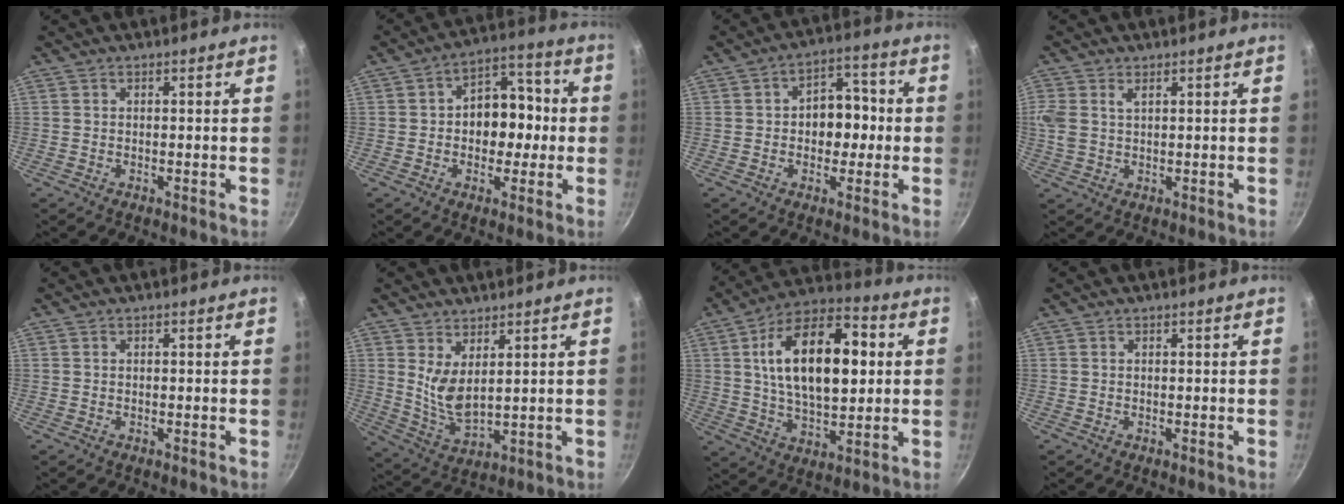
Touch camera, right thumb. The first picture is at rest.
{"total": 11.6, "force": [-0.2, 7.9, 8.5], "torque": [-0.076, 0.033, -0.011]}
{"total": 9.1, "force": [-0.2, 6.3, 6.6], "torque": [-0.054, 0.026, -0.011]}
{"total": 5.1, "force": [1.6, 3.0, 3.7], "torque": [-0.100, 0.010, 0.040]}
{"total": 0.0}
{"total": 7.0, "force": [2.5, 3.1, 5.8], "torque": [-0.106, -0.033, 0.063]}
{"total": 21.5, "force": [3.8, 11.2, 18.0], "torque": [-0.275, 0.008, 0.058]}
{"total": 0.0}